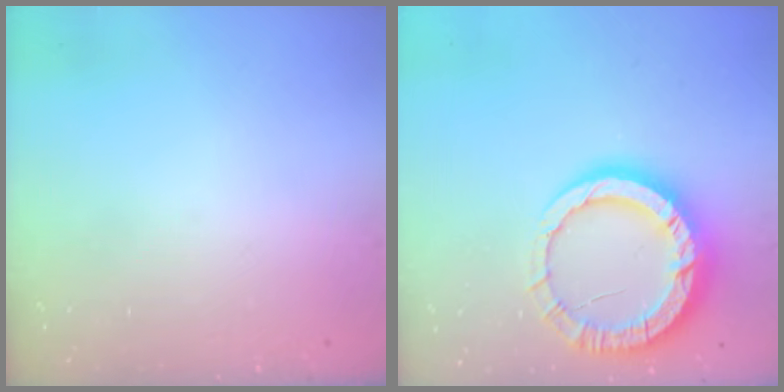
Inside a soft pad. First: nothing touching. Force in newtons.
{"total": 14.6, "press": 14.5, "slide": 1.4}